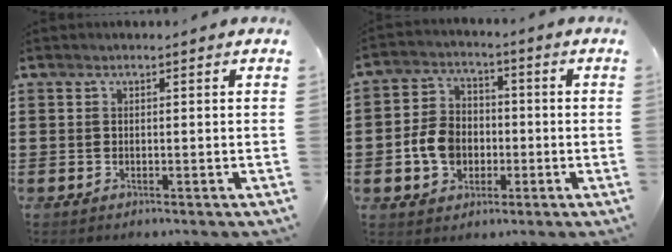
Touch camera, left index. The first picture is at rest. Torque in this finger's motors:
{"motor_torque": [0.81, -0.11, 0.32, 0.10]}